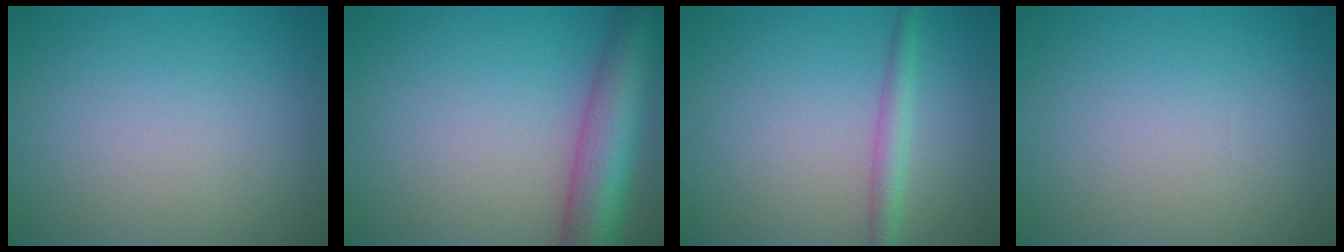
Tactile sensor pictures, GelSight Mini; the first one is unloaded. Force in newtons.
{"total": 8.2, "press": 8.2, "slide": 0.4}
{"total": 2.3, "press": 2.3, "slide": 0.1}
{"total": 0.0}